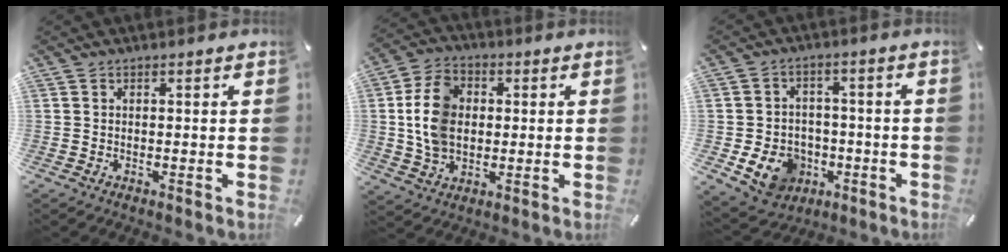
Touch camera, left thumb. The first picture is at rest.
{"total": 11.7, "force": [0.9, 9.0, 7.3], "torque": [-0.160, 0.012, 0.016]}
{"total": 10.3, "force": [-3.5, 8.7, 4.3], "torque": [-0.088, 0.022, -0.057]}